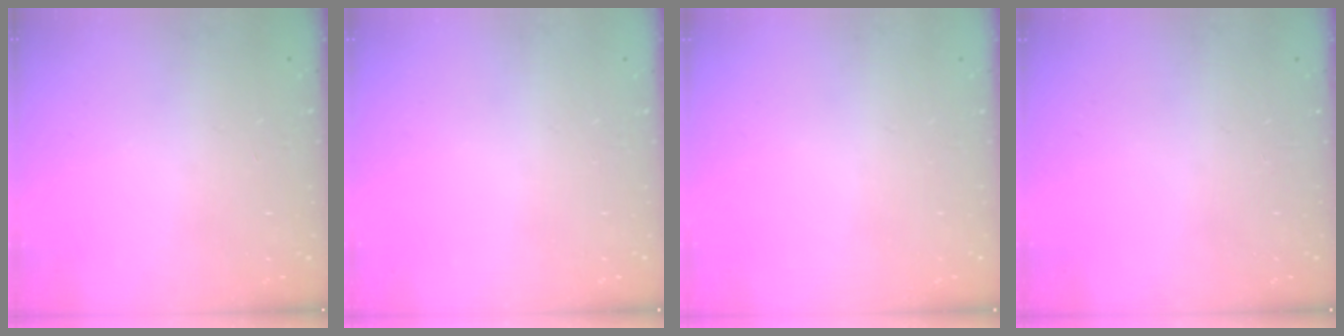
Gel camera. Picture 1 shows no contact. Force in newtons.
{"total": 0.0}
{"total": 0.0}
{"total": 0.0}